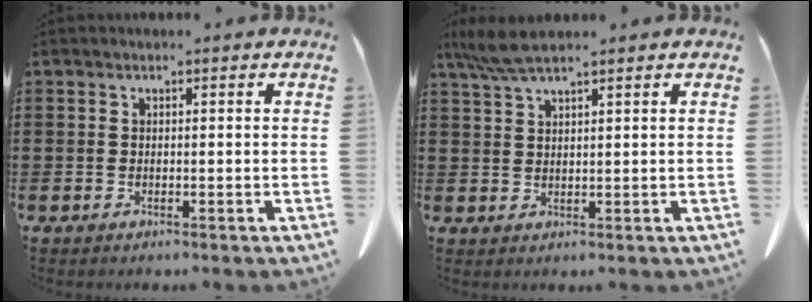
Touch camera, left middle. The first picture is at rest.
{"total": 4.7, "force": [3.7, 0.4, 2.8], "torque": [-0.064, -0.003, 0.069]}